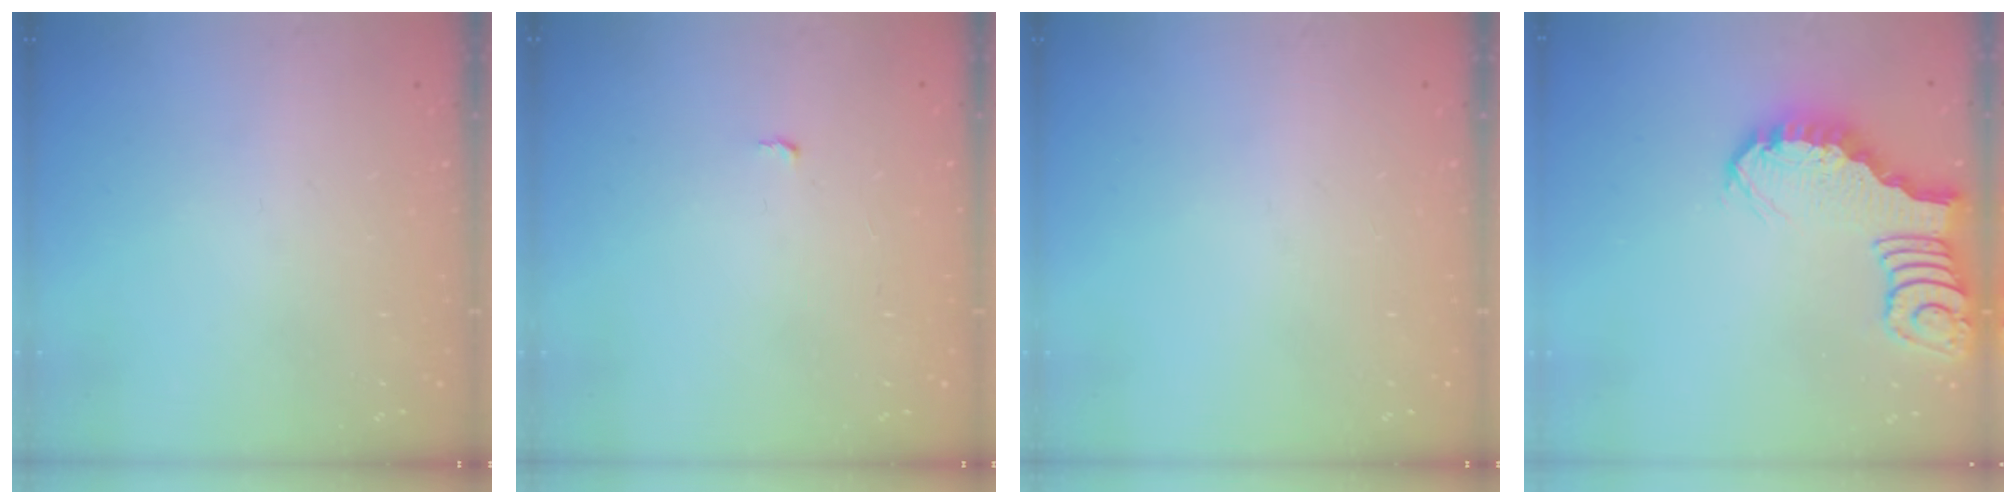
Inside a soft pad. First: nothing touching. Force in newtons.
{"total": 2.7, "press": 2.7, "slide": 0.2}
{"total": 0.0}
{"total": 2.8, "press": 2.8, "slide": 0.4}